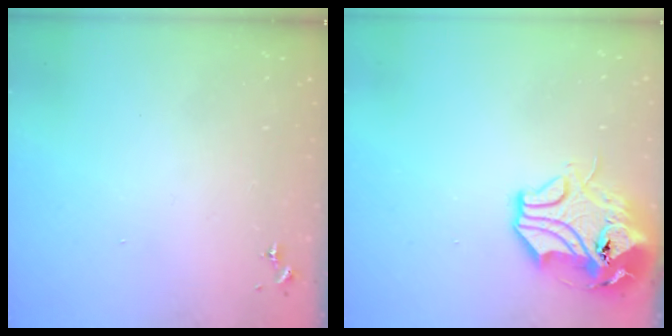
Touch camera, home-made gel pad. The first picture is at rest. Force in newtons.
{"total": 13.8, "press": 13.6, "slide": 2.0}